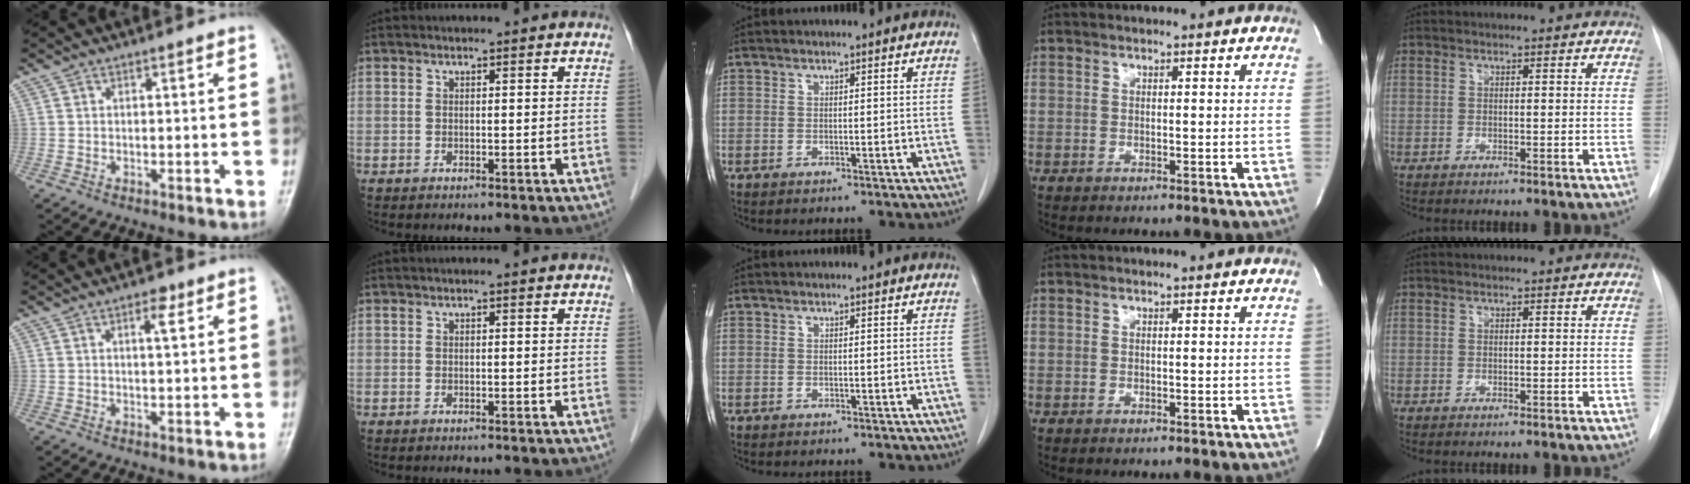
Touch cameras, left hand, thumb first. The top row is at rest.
{"thumb": {"total": 2.9, "force": [1.5, 1.0, 2.3], "torque": [-0.034, -0.006, 0.023]}}